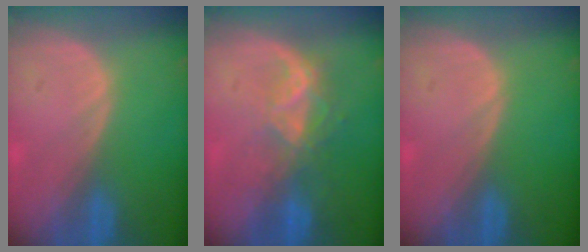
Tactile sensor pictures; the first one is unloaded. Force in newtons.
{"total": 6.6, "press": 5.7, "slide": 3.4}
{"total": 0.0}